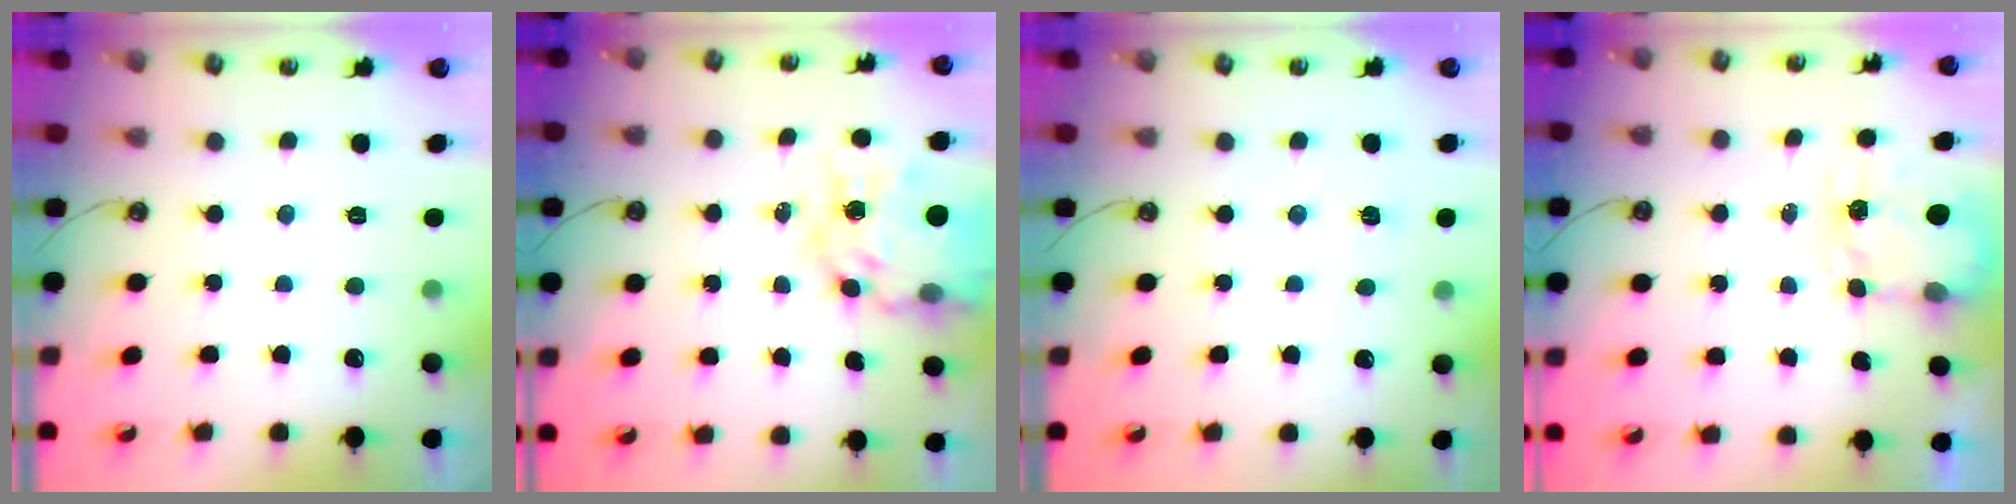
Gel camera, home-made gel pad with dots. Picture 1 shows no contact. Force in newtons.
{"total": 15.1, "press": 15.0, "slide": 1.4}
{"total": 3.0, "press": 3.0, "slide": 0.4}
{"total": 3.7, "press": 3.7, "slide": 0.5}